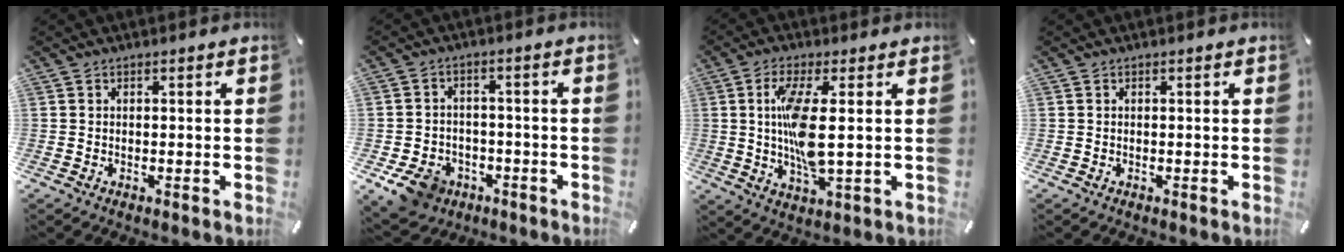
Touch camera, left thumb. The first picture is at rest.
{"total": 8.8, "force": [-4.7, 6.4, 3.6], "torque": [-0.074, 0.032, -0.086]}
{"total": 11.1, "force": [0.9, 2.9, 10.6], "torque": [-0.228, -0.015, 0.010]}
{"total": 0.0}